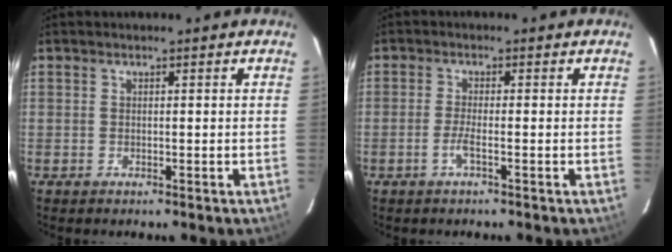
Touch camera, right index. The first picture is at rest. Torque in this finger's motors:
{"motor_torque": [-0.19, -0.06, -0.04, 0.00]}